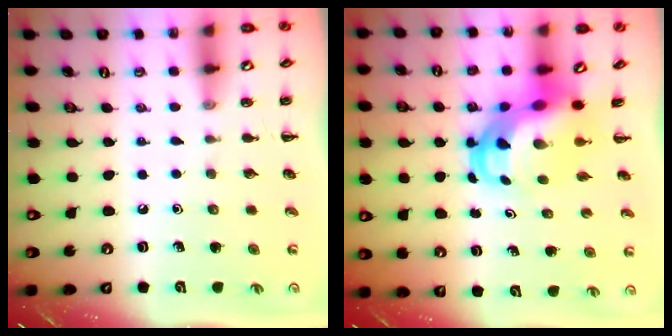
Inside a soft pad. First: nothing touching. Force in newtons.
{"total": 7.2, "press": 6.9, "slide": 2.0}